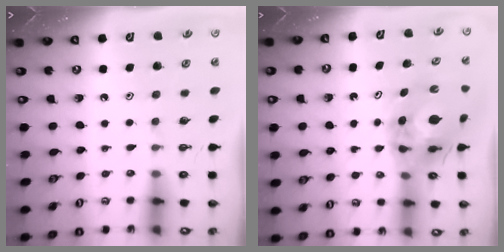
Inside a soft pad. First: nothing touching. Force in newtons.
{"total": 11.8, "press": 11.7, "slide": 1.3}